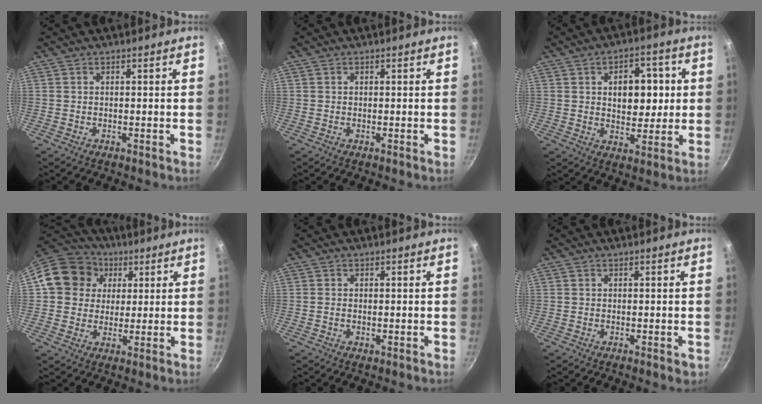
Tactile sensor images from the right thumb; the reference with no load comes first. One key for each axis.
{"total": 0.0}
{"total": 10.7, "fx": 1.7, "fy": 6.9, "fz": 8.0, "tx": -0.066, "ty": -0.002, "tz": 0.025}
{"total": 13.9, "fx": 3.9, "fy": 12.2, "fz": 5.4, "tx": -0.076, "ty": 0.018, "tz": 0.055}
{"total": 0.9, "fx": -0.1, "fy": 0.7, "fz": 0.7, "tx": -0.012, "ty": 0.000, "tz": -0.003}
{"total": 1.2, "fx": -0.1, "fy": 0.8, "fz": 0.9, "tx": -0.007, "ty": 0.000, "tz": -0.002}